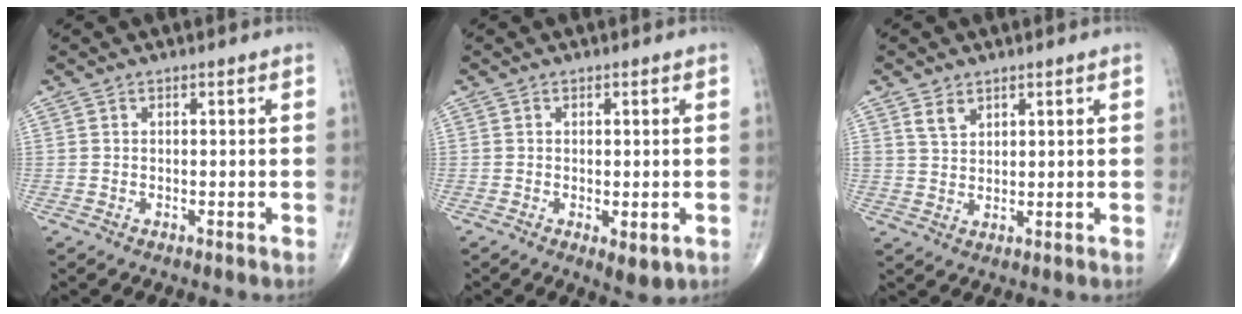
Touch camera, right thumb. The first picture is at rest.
{"total": 3.5, "force": [-1.0, 1.4, 3.0], "torque": [-0.042, -0.010, -0.009]}
{"total": 3.1, "force": [2.1, 1.9, 1.4], "torque": [-0.014, -0.014, 0.045]}